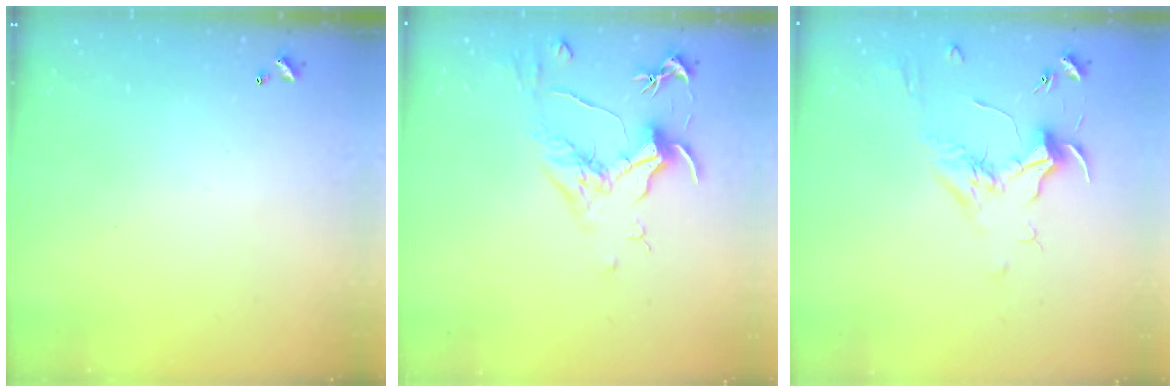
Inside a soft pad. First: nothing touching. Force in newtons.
{"total": 1.6, "press": 1.4, "slide": 0.7}
{"total": 1.8, "press": 1.7, "slide": 0.7}